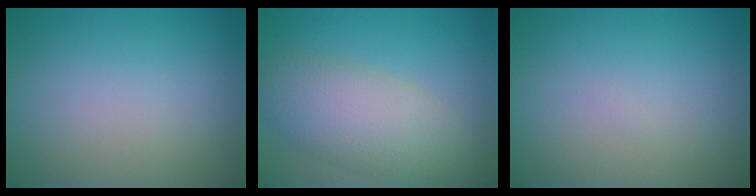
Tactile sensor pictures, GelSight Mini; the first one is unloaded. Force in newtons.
{"total": 6.1, "press": 6.1, "slide": 0.4}
{"total": 0.0}